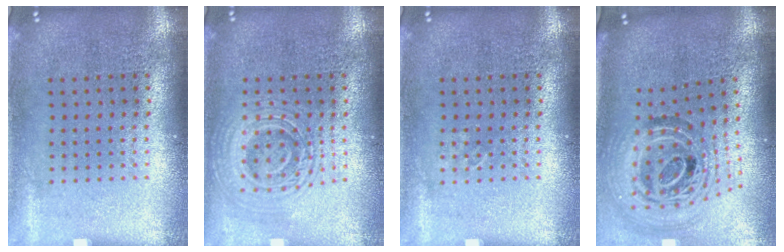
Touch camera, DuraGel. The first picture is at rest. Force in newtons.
{"total": 2.1, "press": 2.1, "slide": 0.4}
{"total": 0.5, "press": 0.5, "slide": 0.0}
{"total": 1.9, "press": 1.5, "slide": 1.0}